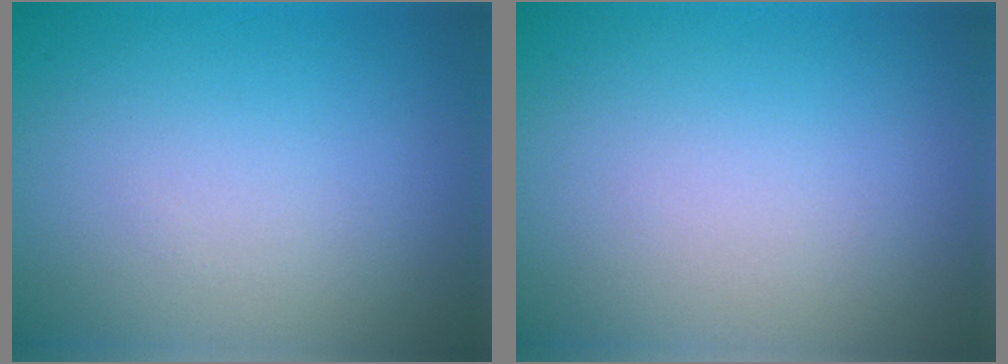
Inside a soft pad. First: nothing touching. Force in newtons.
{"total": 0.0}